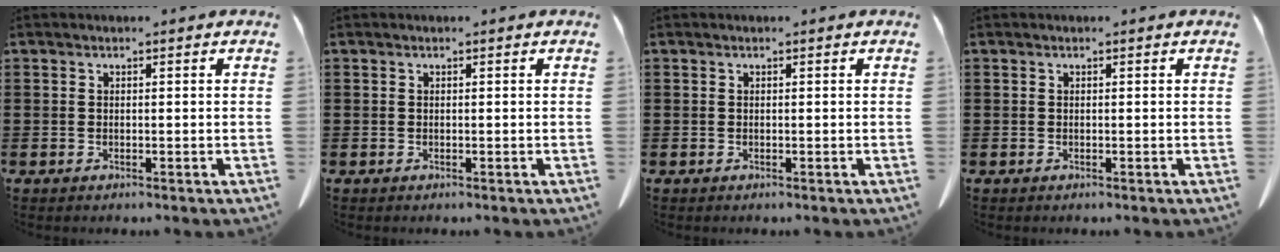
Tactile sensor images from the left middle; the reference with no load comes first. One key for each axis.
{"total": 0.0}
{"total": 0.0}
{"total": 0.0}